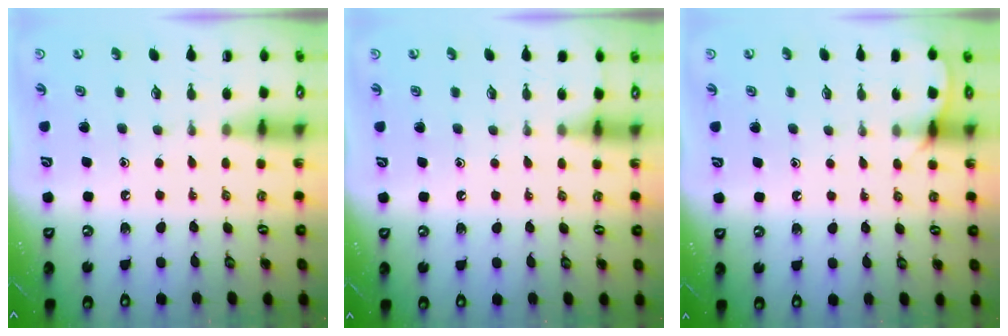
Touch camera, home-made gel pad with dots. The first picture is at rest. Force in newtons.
{"total": 2.9, "press": 2.9, "slide": 0.4}
{"total": 5.6, "press": 5.5, "slide": 0.6}